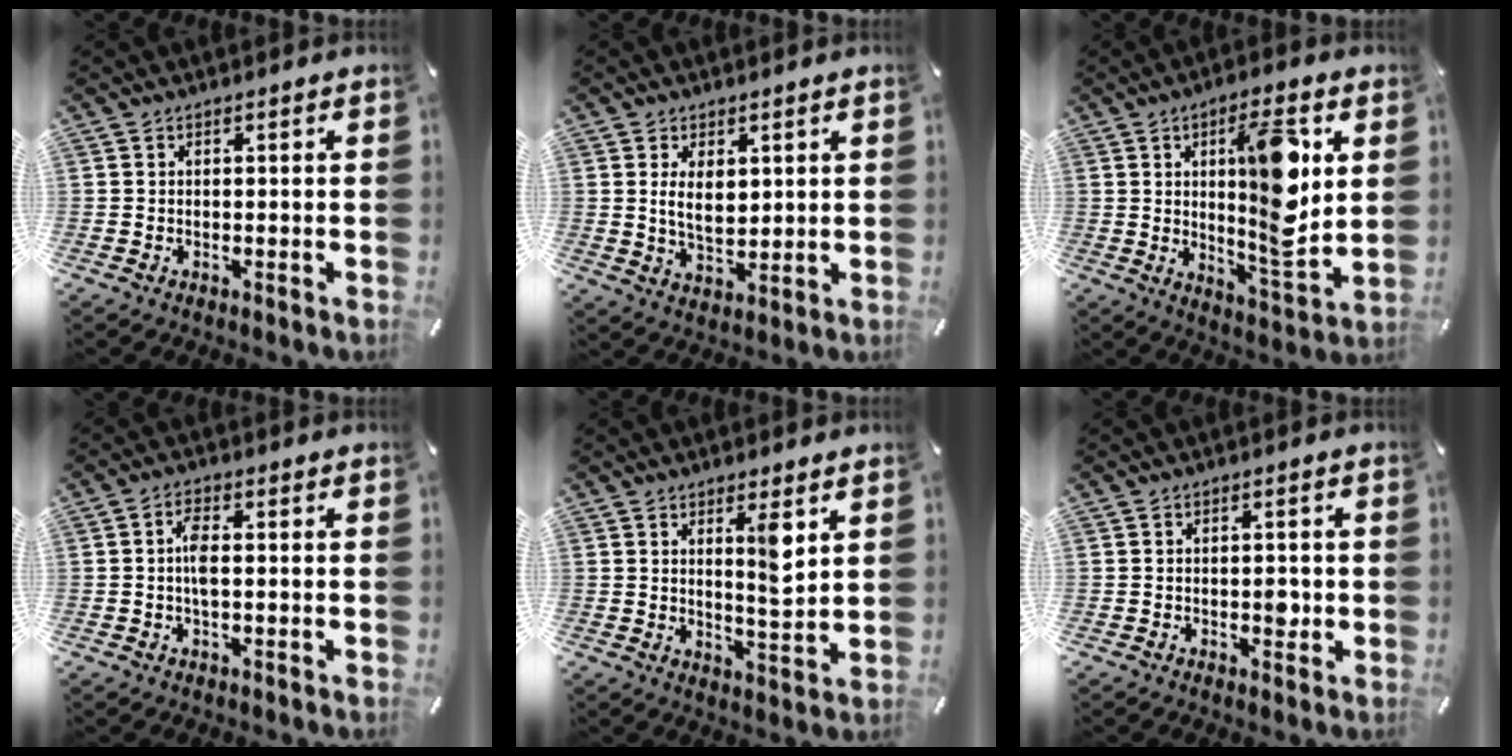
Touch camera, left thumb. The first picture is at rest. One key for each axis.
{"total": 6.2, "fx": 1.5, "fy": 3.8, "fz": 4.6, "tx": -0.086, "ty": -0.001, "tz": 0.024}
{"total": 15.4, "fx": 3.8, "fy": 4.2, "fz": 14.3, "tx": -0.214, "ty": -0.017, "tz": 0.053}
{"total": 4.1, "fx": -0.2, "fy": 1.6, "fz": 3.8, "tx": -0.079, "ty": 0.002, "tz": -0.007}
{"total": 6.4, "fx": 3.1, "fy": 1.0, "fz": 5.5, "tx": -0.084, "ty": -0.019, "tz": 0.043}
{"total": 3.1, "fx": -0.5, "fy": 1.8, "fz": 2.5, "tx": -0.028, "ty": 0.000, "tz": -0.012}